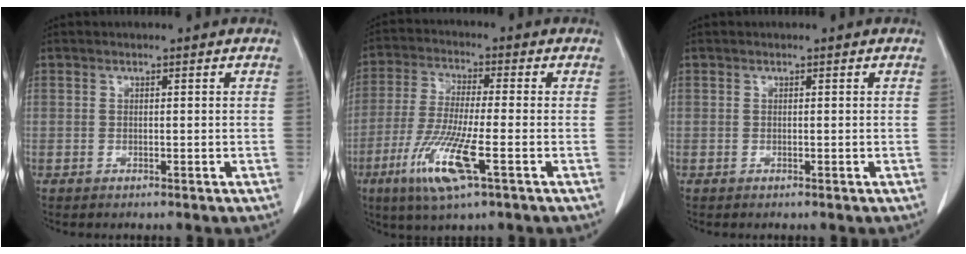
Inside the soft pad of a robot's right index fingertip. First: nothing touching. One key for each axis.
{"total": 11.3, "fx": -4.8, "fy": 0.9, "fz": 10.2, "tx": -0.212, "ty": -0.027, "tz": -0.091}
{"total": 0.0}